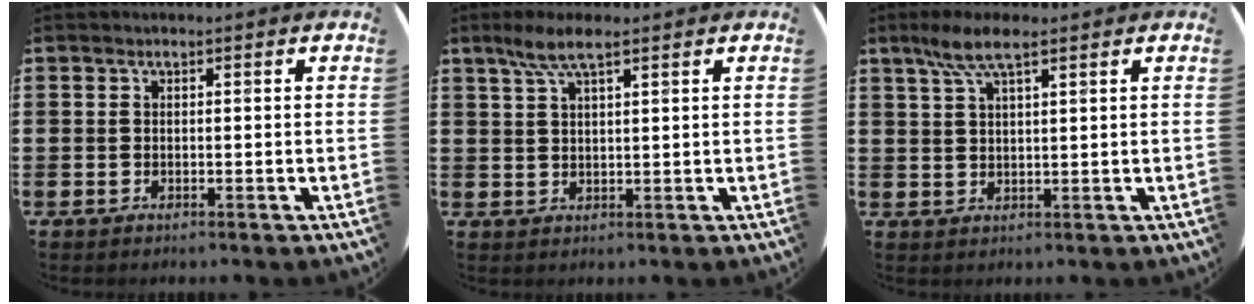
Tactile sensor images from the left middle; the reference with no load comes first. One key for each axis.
{"total": 4.4, "fx": 2.9, "fy": 0.9, "fz": 3.2, "tx": -0.069, "ty": 0.006, "tz": 0.051}
{"total": 5.3, "fx": 3.4, "fy": 1.2, "fz": 3.8, "tx": -0.083, "ty": 0.005, "tz": 0.061}